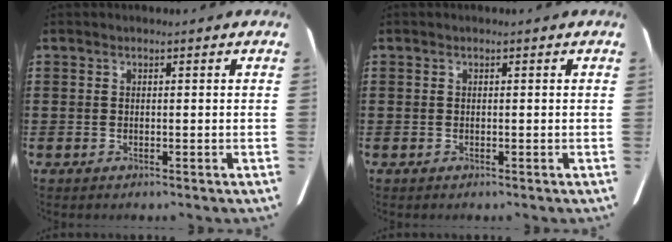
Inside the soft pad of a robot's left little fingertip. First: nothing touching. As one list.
[{"total": 0.0}]